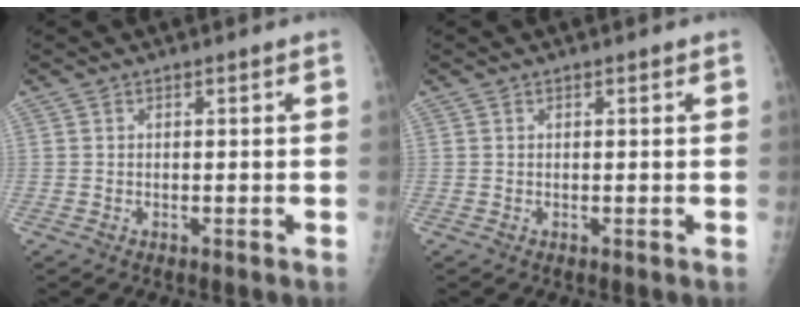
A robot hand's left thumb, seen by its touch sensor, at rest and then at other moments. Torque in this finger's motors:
{"motor_torque": [-0.09, -0.25, 0.16, 0.08, 0.01]}